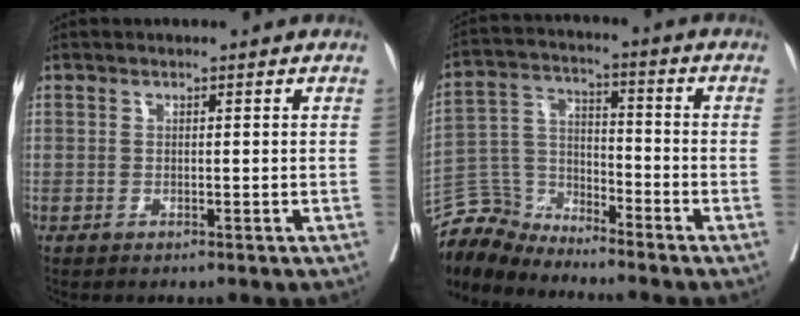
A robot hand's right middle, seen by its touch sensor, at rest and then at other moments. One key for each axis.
{"total": 7.2, "fx": -7.0, "fy": 1.0, "fz": -1.4, "tx": 0.022, "ty": 0.022, "tz": -0.143}